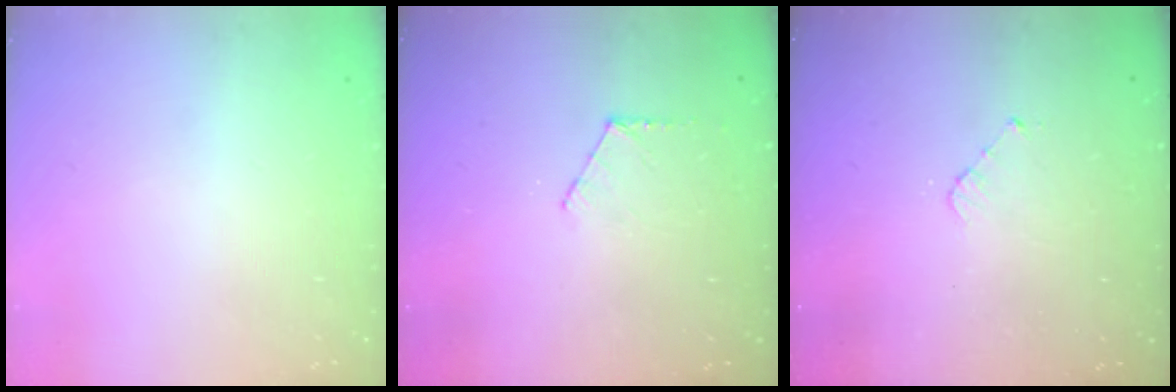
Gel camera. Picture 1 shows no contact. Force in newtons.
{"total": 4.9, "press": 4.8, "slide": 0.5}
{"total": 3.0, "press": 3.0, "slide": 0.2}